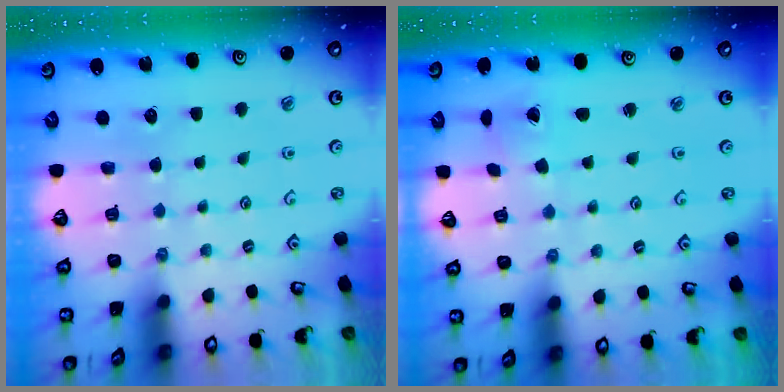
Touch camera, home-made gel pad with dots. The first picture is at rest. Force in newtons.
{"total": 0.9, "press": 0.8, "slide": 0.4}